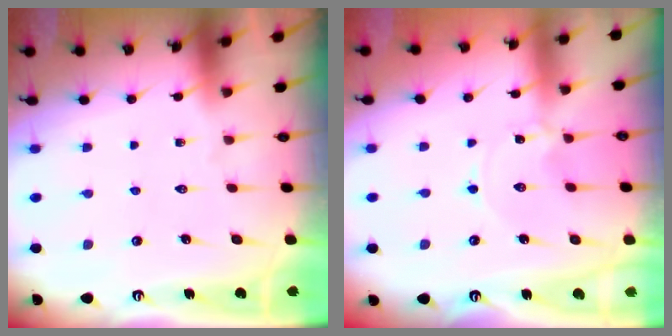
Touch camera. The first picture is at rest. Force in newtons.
{"total": 0.0}